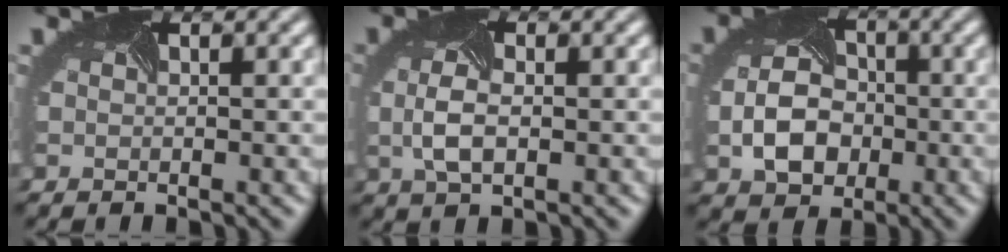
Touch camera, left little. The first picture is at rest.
{"total": 2.7, "force": [-0.2, 1.2, 2.5], "torque": [-0.065, -0.002, -0.003]}
{"total": 5.2, "force": [-1.1, 3.8, 3.4], "torque": [-0.073, -0.010, -0.014]}